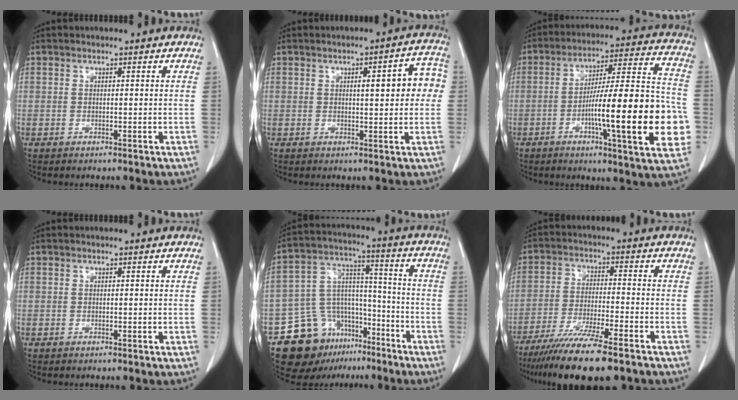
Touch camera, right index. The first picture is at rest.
{"total": 7.2, "force": [1.0, 1.8, 6.8], "torque": [-0.083, 0.022, 0.011]}
{"total": 21.8, "force": [-5.1, 2.2, 21.1], "torque": [-0.269, 0.014, -0.071]}
{"total": 0.0}
{"total": 14.8, "force": [-9.4, 10.1, 5.3], "torque": [-0.091, 0.064, -0.147]}
{"total": 13.9, "force": [-10.7, 0.9, 8.8], "torque": [-0.155, -0.038, -0.176]}